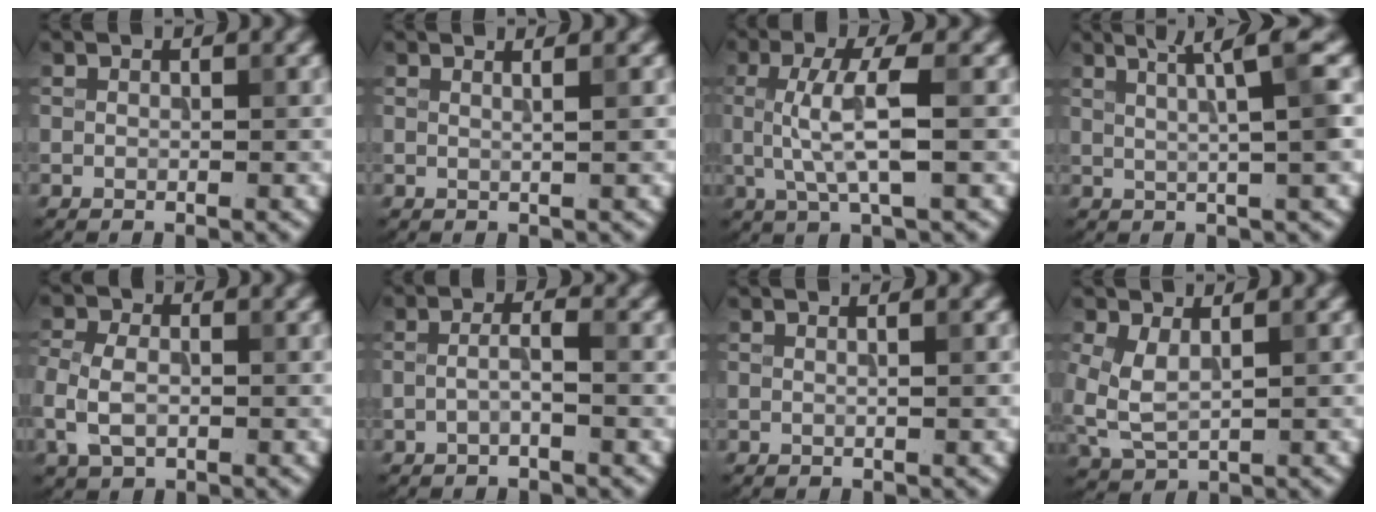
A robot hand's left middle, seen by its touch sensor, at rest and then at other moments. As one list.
[{"total": 2.0, "force": [0.9, 0.8, 1.6], "torque": [-0.007, 0.007, -0.010]}, {"total": 4.7, "force": [0.1, 1.0, 4.6], "torque": [-0.100, 0.005, 0.002]}, {"total": 5.0, "force": [1.9, 0.8, 4.5], "torque": [-0.056, 0.017, 0.026]}, {"total": 3.9, "force": [-1.0, 2.5, 2.7], "torque": [-0.071, -0.003, -0.024]}, {"total": 1.6, "force": [-0.6, 0.3, 1.5], "torque": [-0.034, 0.007, -0.015]}, {"total": 1.5, "force": [0.7, 0.6, 1.1], "torque": [-0.006, 0.000, -0.005]}, {"total": 3.2, "force": [0.7, 1.6, 2.7], "torque": [-0.069, 0.001, 0.018]}]